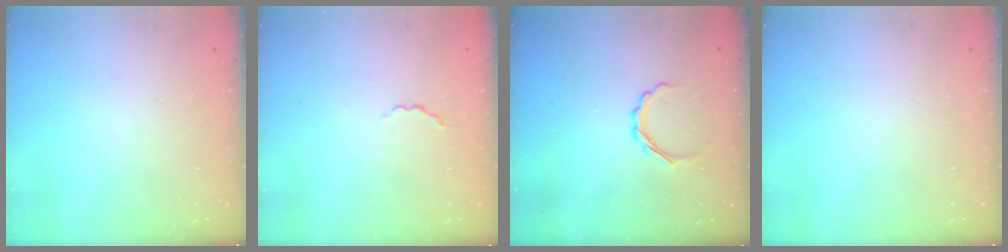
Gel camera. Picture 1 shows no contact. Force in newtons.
{"total": 2.2, "press": 2.0, "slide": 0.8}
{"total": 5.2, "press": 5.0, "slide": 1.4}
{"total": 0.0}